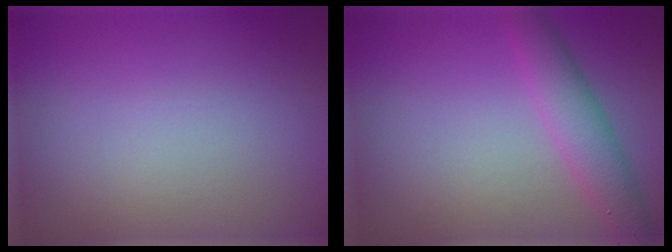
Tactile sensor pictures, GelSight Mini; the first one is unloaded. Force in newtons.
{"total": 3.3, "press": 3.3, "slide": 0.1}